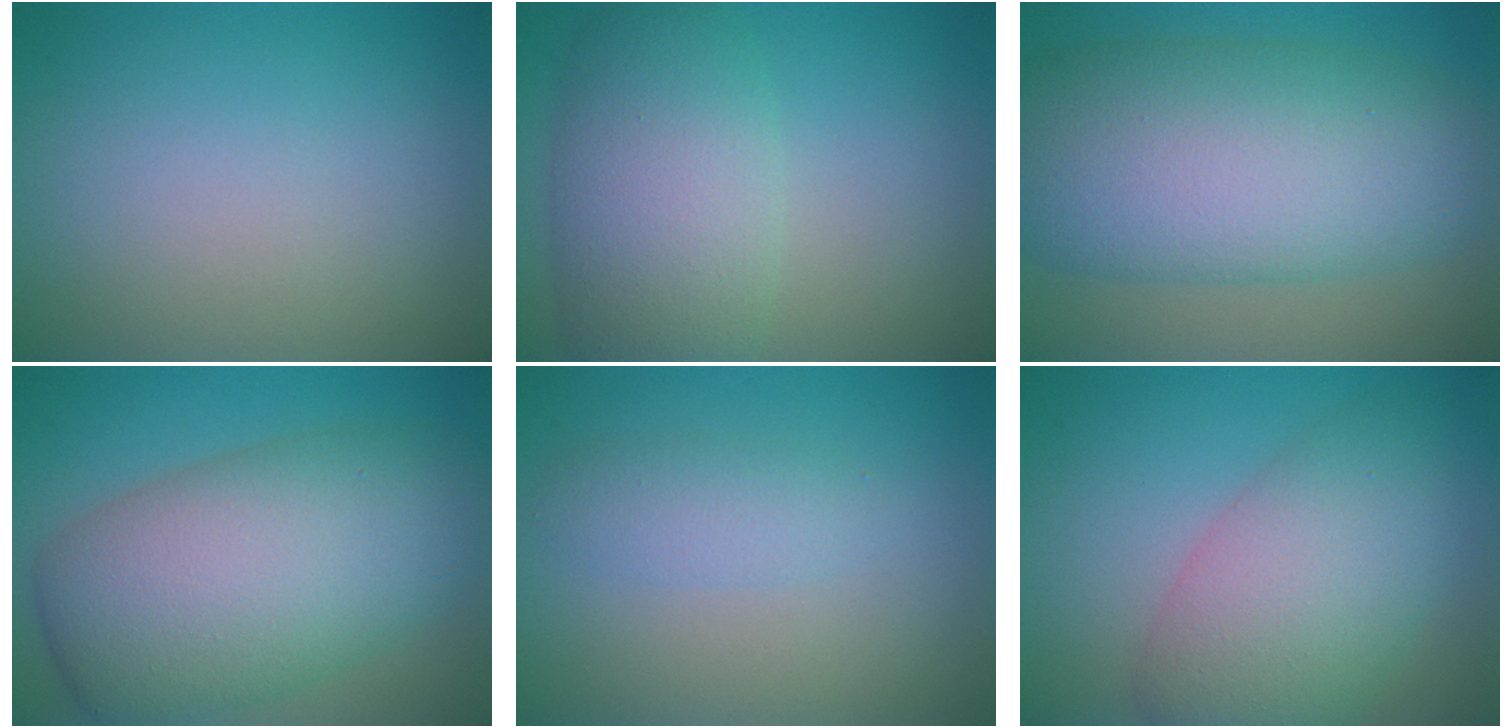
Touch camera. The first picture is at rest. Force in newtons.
{"total": 6.9, "press": 6.9, "slide": 0.2}
{"total": 12.8, "press": 12.8, "slide": 0.2}
{"total": 11.2, "press": 11.2, "slide": 0.6}
{"total": 2.0, "press": 2.0, "slide": 0.0}
{"total": 7.3, "press": 7.3, "slide": 0.3}